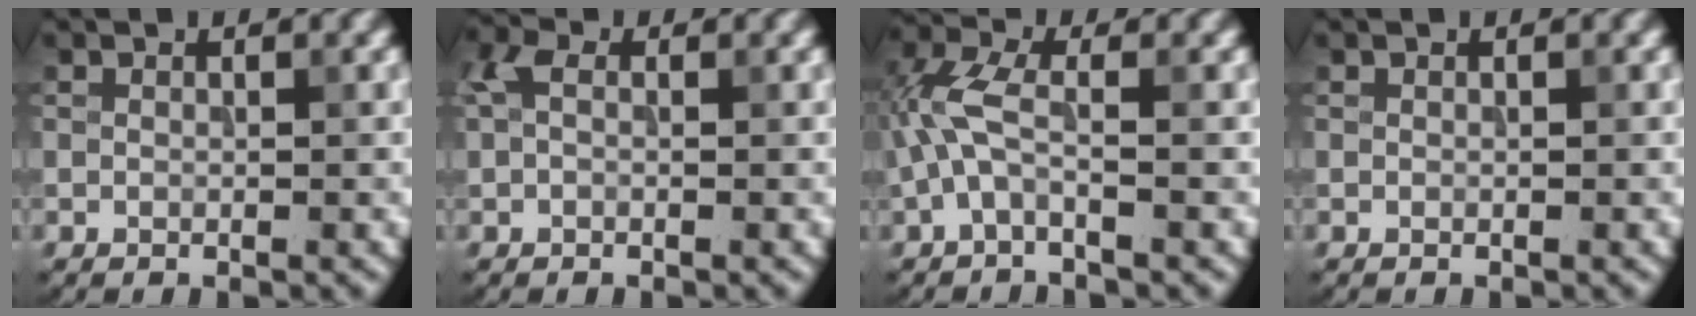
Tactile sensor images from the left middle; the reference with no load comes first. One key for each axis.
{"total": 2.0, "fx": 0.3, "fy": 1.3, "fz": 1.5, "tx": -0.032, "ty": 0.009, "tz": -0.003}
{"total": 3.8, "fx": -0.6, "fy": 1.4, "fz": 3.5, "tx": -0.093, "ty": 0.014, "tz": -0.025}
{"total": 0.0}